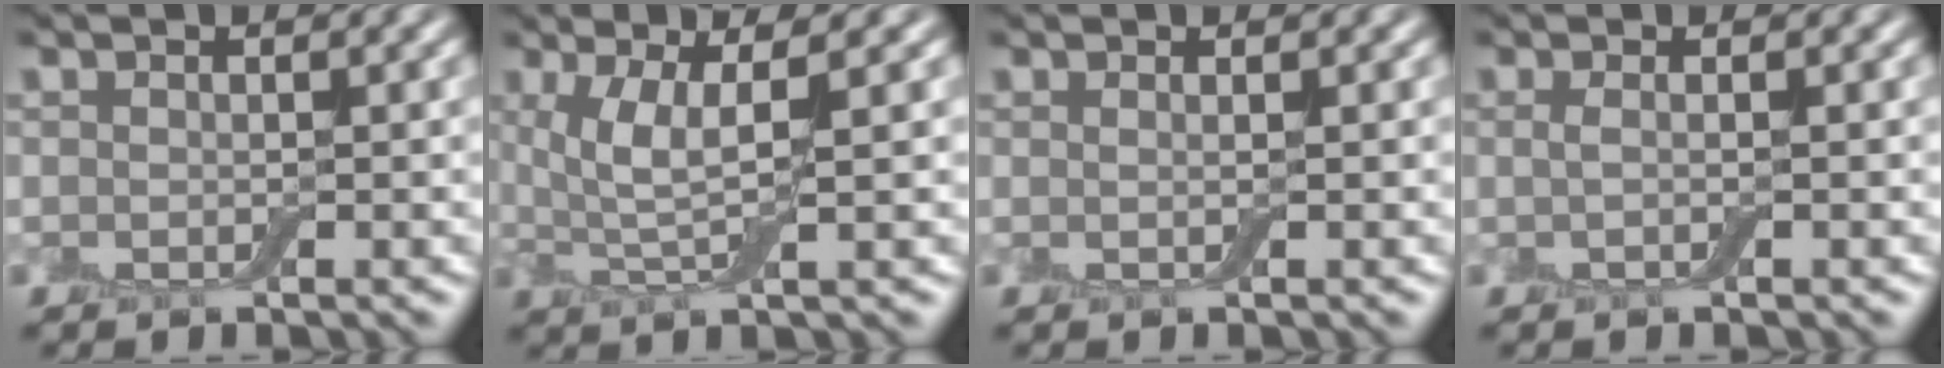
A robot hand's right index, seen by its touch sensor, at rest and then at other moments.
{"total": 4.5, "force": [1.3, 0.9, 4.3], "torque": [-0.095, -0.003, 0.026]}
{"total": 1.0, "force": [0.3, 0.4, 0.9], "torque": [-0.011, -0.005, -0.006]}
{"total": 1.1, "force": [0.1, 0.4, 1.1], "torque": [-0.021, -0.005, -0.007]}